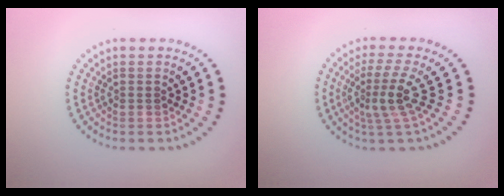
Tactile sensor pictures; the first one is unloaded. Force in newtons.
{"total": 3.3, "press": 2.4, "slide": 2.3}